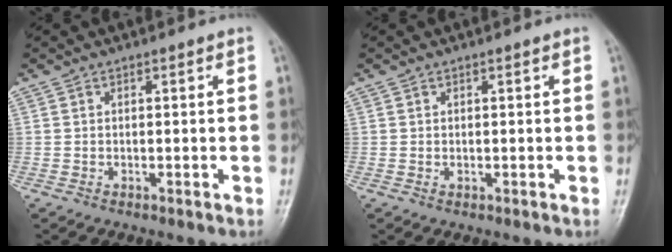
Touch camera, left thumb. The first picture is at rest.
{"total": 0.6, "force": [0.2, 0.3, 0.4], "torque": [-0.005, 0.001, 0.004]}